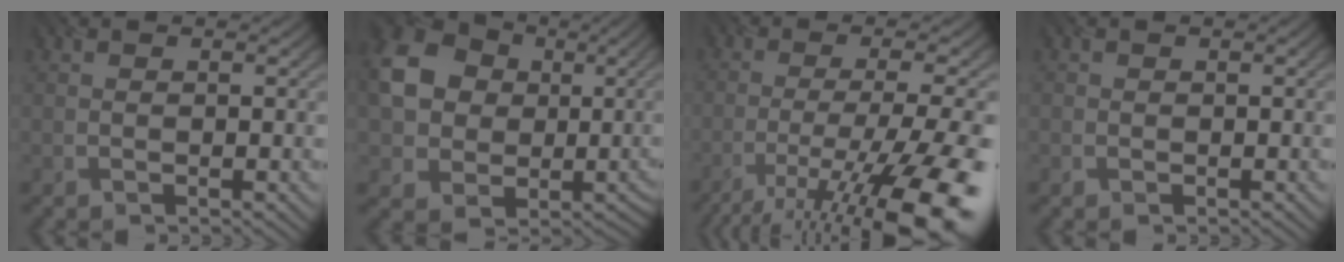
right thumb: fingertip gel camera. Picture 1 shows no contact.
{"total": 14.3, "force": [1.8, 12.4, 6.9], "torque": [-0.192, 0.000, 0.029]}
{"total": 15.1, "force": [-9.2, 3.6, 11.4], "torque": [-0.189, -0.009, -0.141]}
{"total": 0.6, "force": [-0.3, 0.5, 0.1], "torque": [-0.002, -0.003, -0.003]}